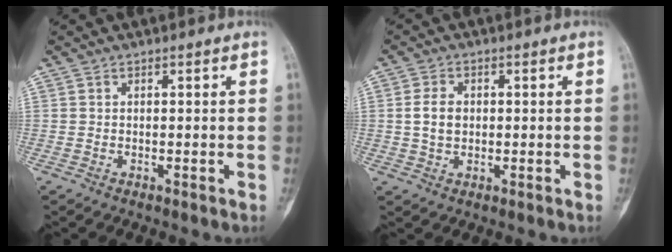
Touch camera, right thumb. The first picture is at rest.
{"total": 4.1, "force": [0.2, 2.9, 2.8], "torque": [-0.050, 0.004, 0.003]}